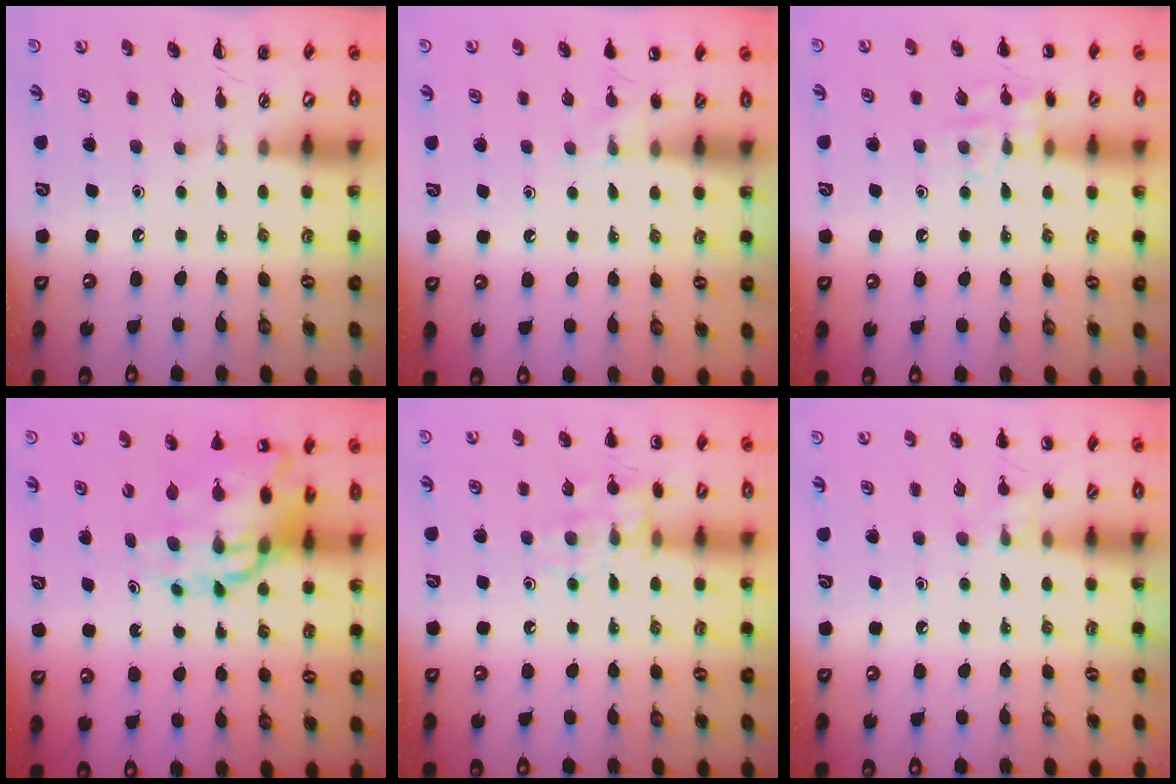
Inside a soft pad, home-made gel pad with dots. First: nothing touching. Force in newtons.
{"total": 4.8, "press": 4.5, "slide": 1.4}
{"total": 9.7, "press": 9.7, "slide": 0.8}
{"total": 14.2, "press": 13.6, "slide": 3.8}
{"total": 12.1, "press": 12.0, "slide": 1.3}
{"total": 7.3, "press": 7.0, "slide": 2.1}